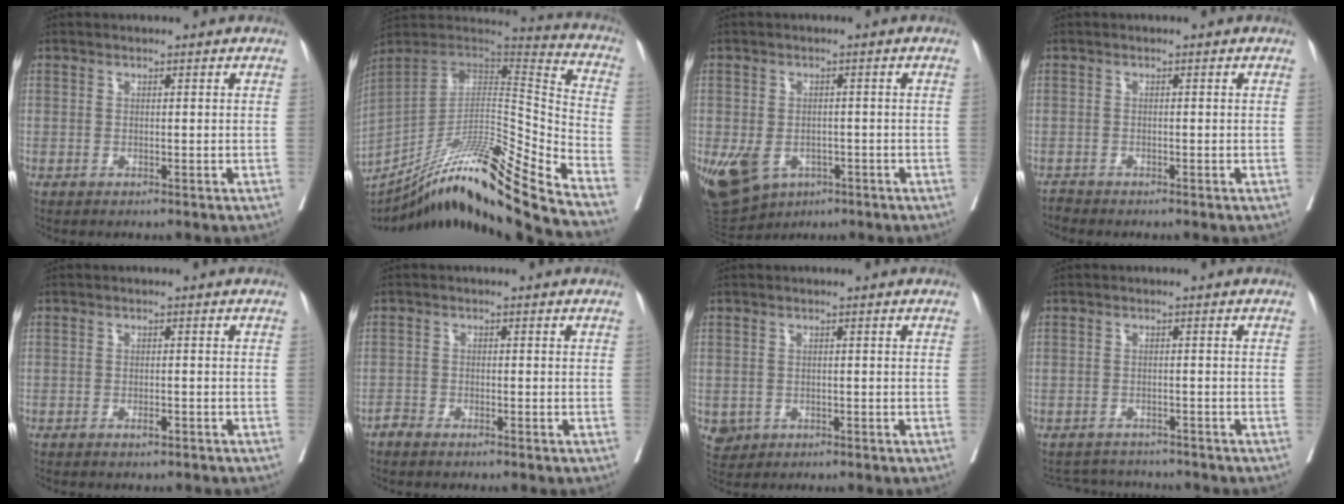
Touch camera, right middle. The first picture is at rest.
{"total": 28.2, "force": [-21.9, -0.4, 17.8], "torque": [-0.257, -0.019, -0.364]}
{"total": 11.8, "force": [-4.8, 8.8, 6.2], "torque": [-0.148, -0.004, -0.062]}
{"total": 0.8, "force": [-0.7, -0.1, -0.2], "torque": [0.003, -0.005, -0.016]}
{"total": 0.9, "force": [-0.6, 0.1, 0.6], "torque": [-0.019, 0.000, -0.009]}
{"total": 1.4, "force": [-1.3, 0.2, 0.3], "torque": [-0.005, 0.001, -0.026]}
{"total": 2.2, "force": [-0.8, 2.0, 0.5], "torque": [-0.007, 0.003, -0.003]}
{"total": 4.9, "force": [-4.9, 0.8, 0.2], "torque": [-0.002, 0.004, -0.072]}